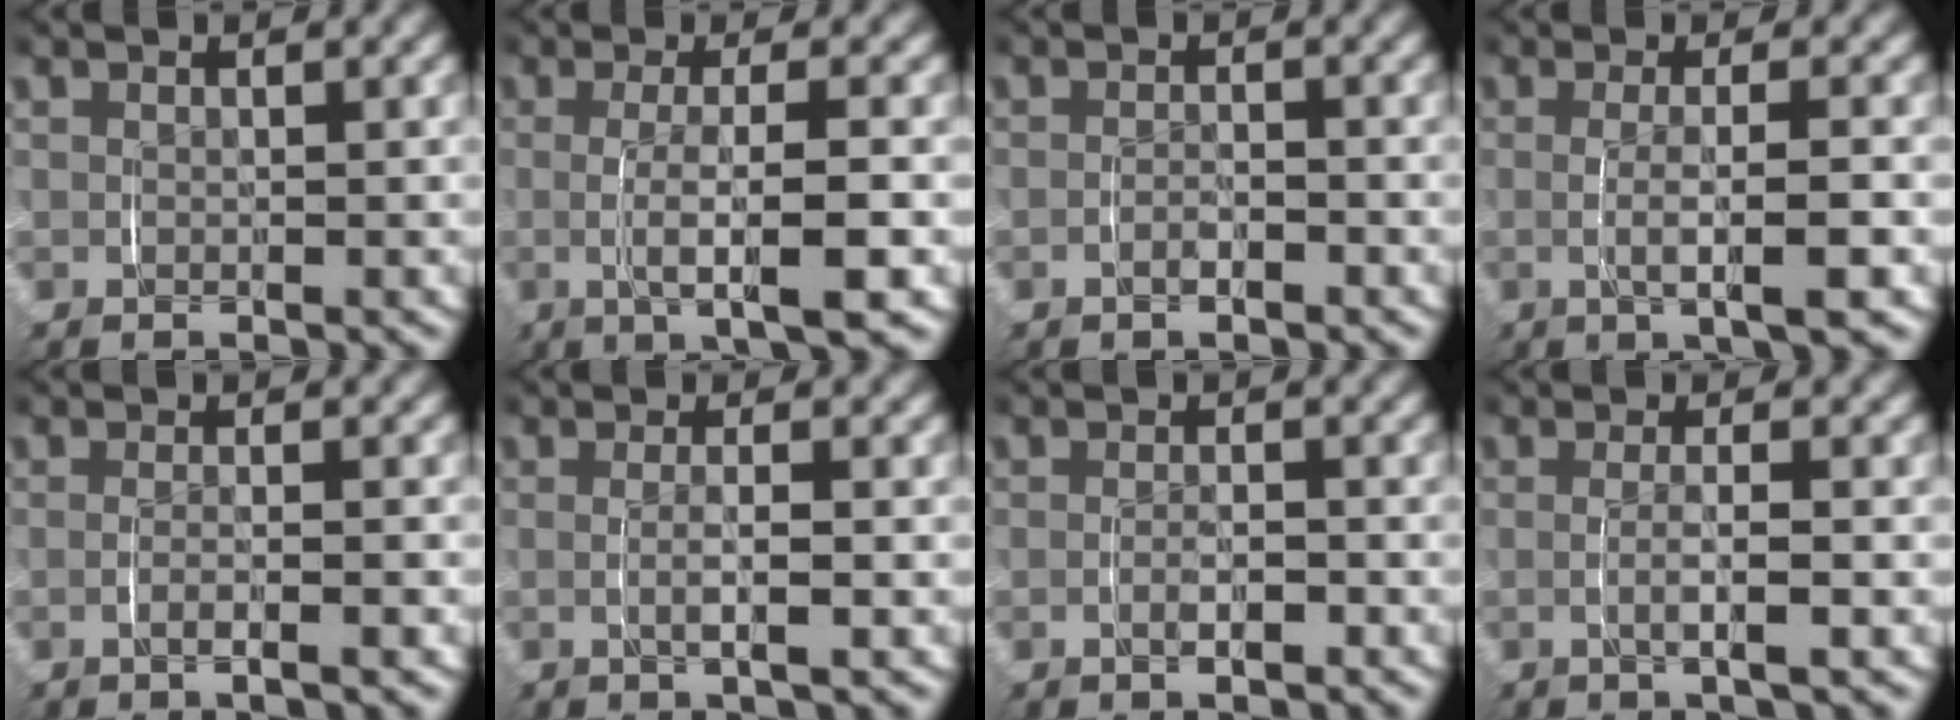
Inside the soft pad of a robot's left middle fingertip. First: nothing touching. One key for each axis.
{"total": 5.2, "fx": -0.9, "fy": 0.6, "fz": 5.0, "tx": -0.081, "ty": -0.004, "tz": -0.013}
{"total": 1.3, "fx": -0.9, "fy": 0.4, "fz": 0.8, "tx": -0.013, "ty": 0.000, "tz": -0.015}
{"total": 3.7, "fx": -0.7, "fy": 0.2, "fz": 3.7, "tx": -0.061, "ty": -0.002, "tz": -0.010}
{"total": 1.7, "fx": -0.8, "fy": -0.2, "fz": 1.5, "tx": -0.029, "ty": -0.003, "tz": -0.011}
{"total": 2.2, "fx": -0.4, "fy": 0.1, "fz": 2.2, "tx": -0.037, "ty": -0.002, "tz": -0.005}
{"total": 1.7, "fx": -0.8, "fy": 0.5, "fz": 1.4, "tx": -0.022, "ty": 0.001, "tz": -0.011}
{"total": 2.4, "fx": -0.6, "fy": 0.0, "fz": 2.3, "tx": -0.040, "ty": -0.002, "tz": -0.009}